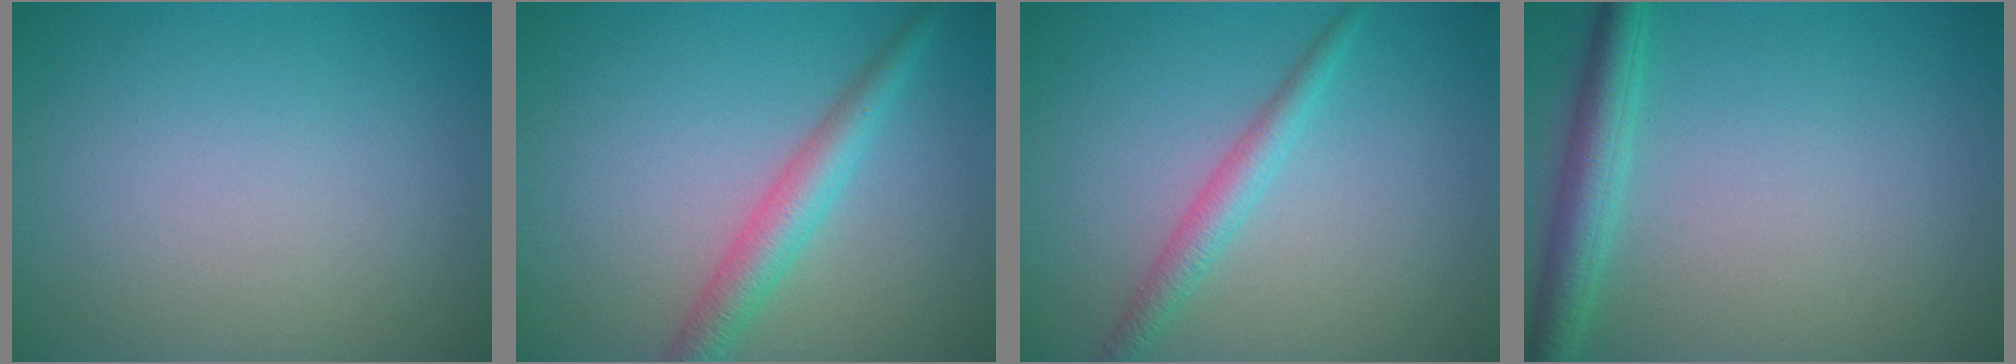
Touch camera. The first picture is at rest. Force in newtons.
{"total": 3.4, "press": 3.4, "slide": 0.0}
{"total": 2.3, "press": 2.2, "slide": 0.1}
{"total": 3.4, "press": 3.3, "slide": 0.1}